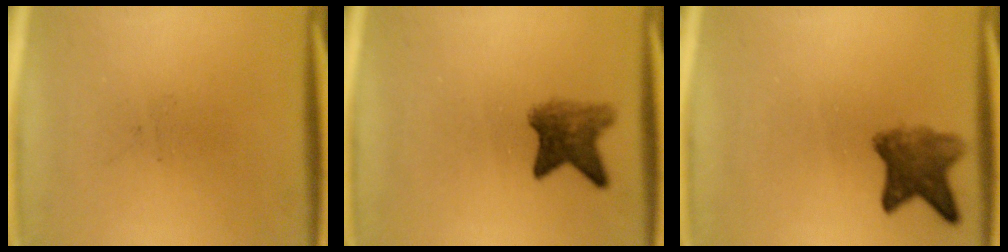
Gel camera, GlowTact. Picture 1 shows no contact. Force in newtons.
{"total": 5.1}
{"total": 5.8}